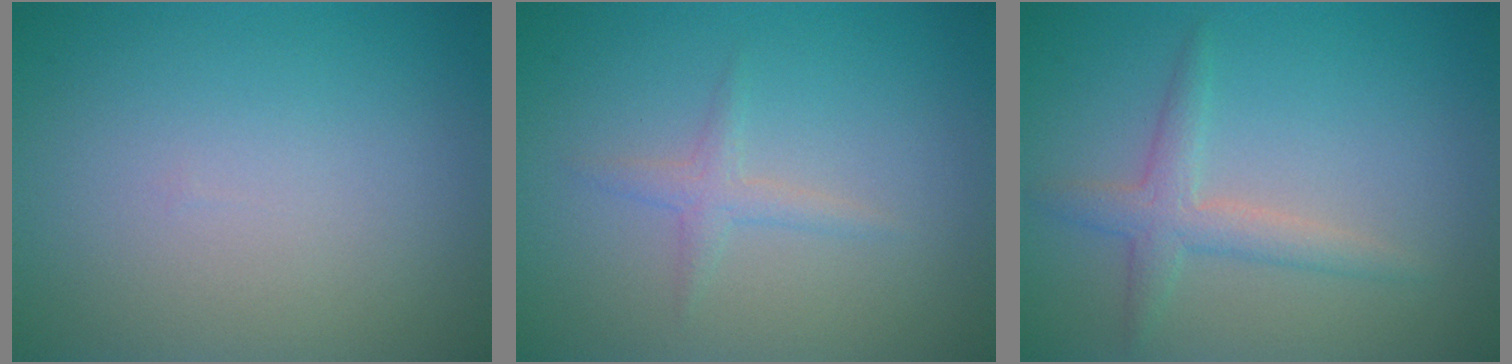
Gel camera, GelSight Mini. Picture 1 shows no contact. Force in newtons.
{"total": 1.3, "press": 1.3, "slide": 0.0}
{"total": 2.5, "press": 2.5, "slide": 0.1}